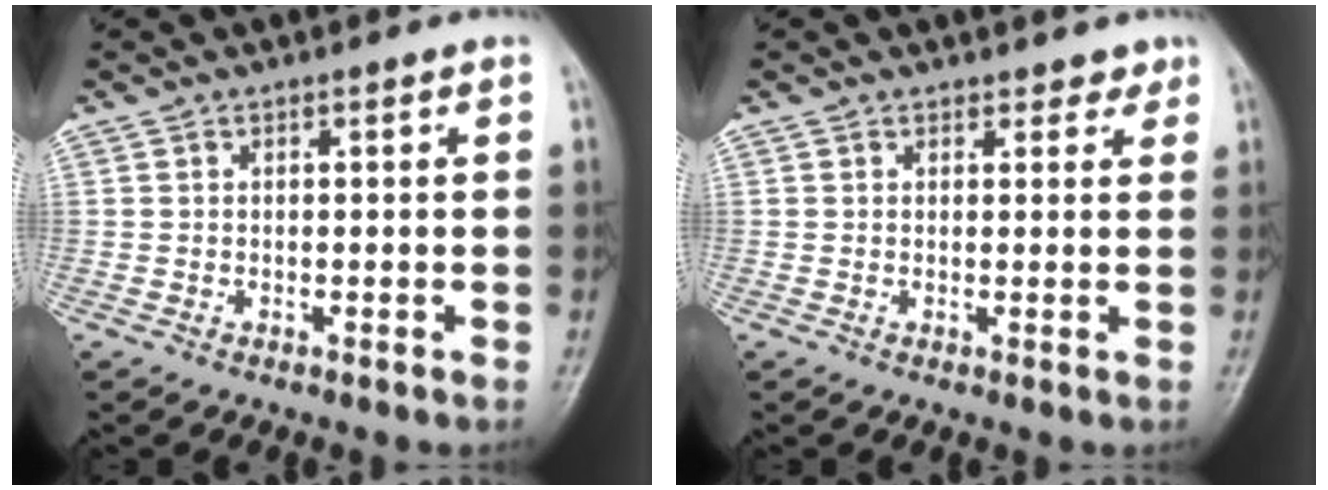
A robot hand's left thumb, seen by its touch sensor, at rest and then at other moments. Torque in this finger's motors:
{"motor_torque": [-0.05, 0.00, 0.08, 0.14, 0.01]}